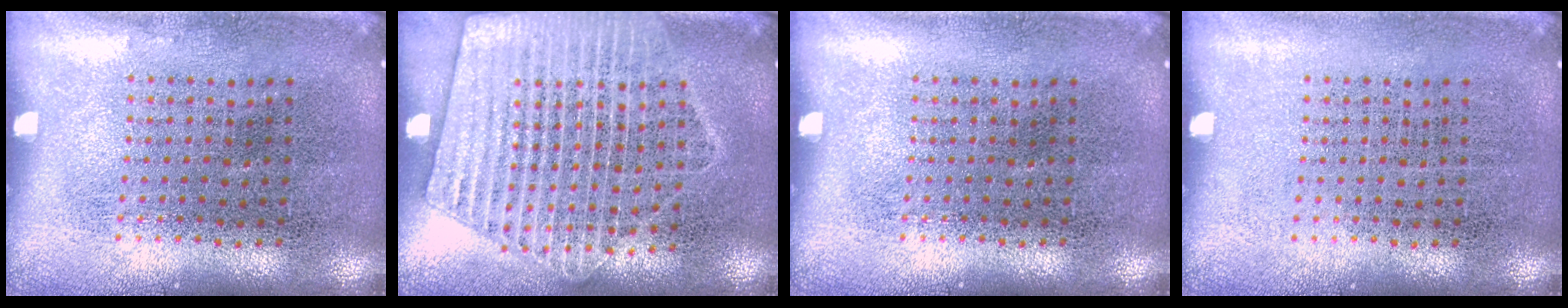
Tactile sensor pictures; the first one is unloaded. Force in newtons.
{"total": 2.0, "press": 1.8, "slide": 0.9}
{"total": 0.0}
{"total": 0.0}